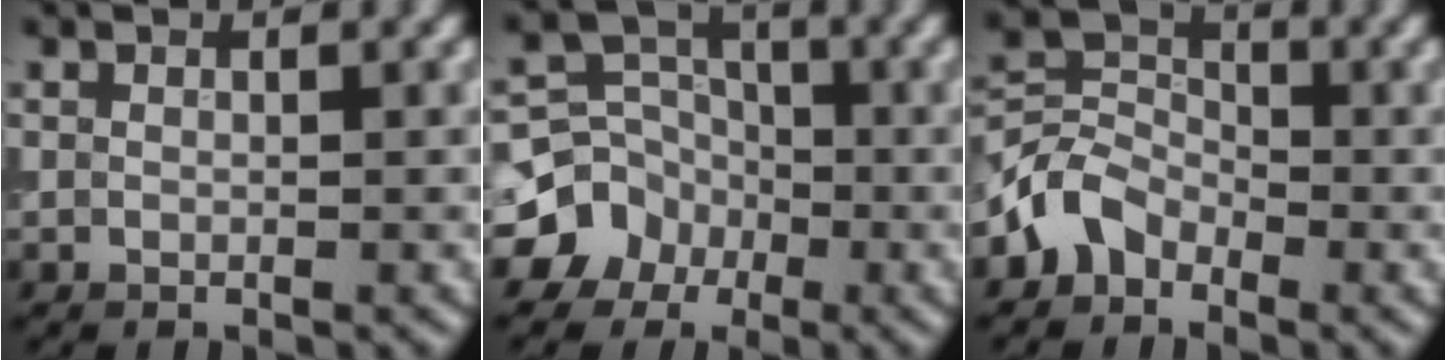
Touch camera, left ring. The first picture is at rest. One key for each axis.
{"total": 6.4, "fx": -2.8, "fy": 5.6, "fz": 1.2, "tx": 0.002, "ty": 0.005, "tz": -0.072}
{"total": 3.5, "fx": -2.2, "fy": 2.5, "fz": 1.1, "tx": -0.019, "ty": 0.012, "tz": -0.055}